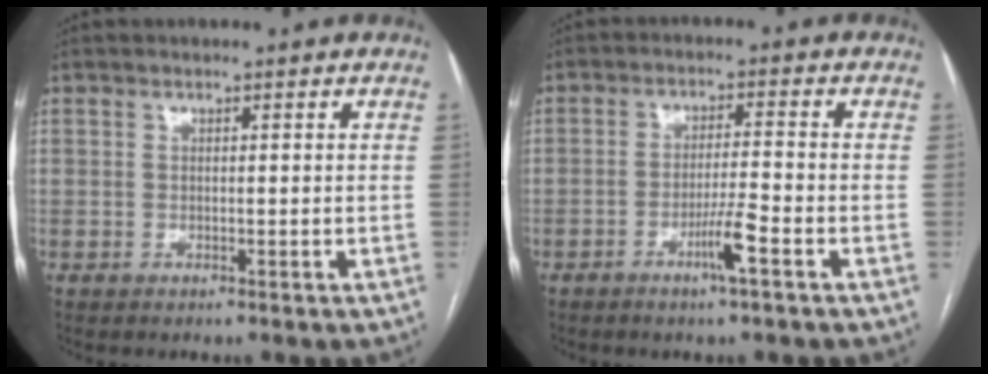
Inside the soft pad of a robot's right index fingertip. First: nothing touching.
{"total": 5.1, "force": [-2.6, -0.3, 4.4], "torque": [-0.080, -0.008, -0.050]}